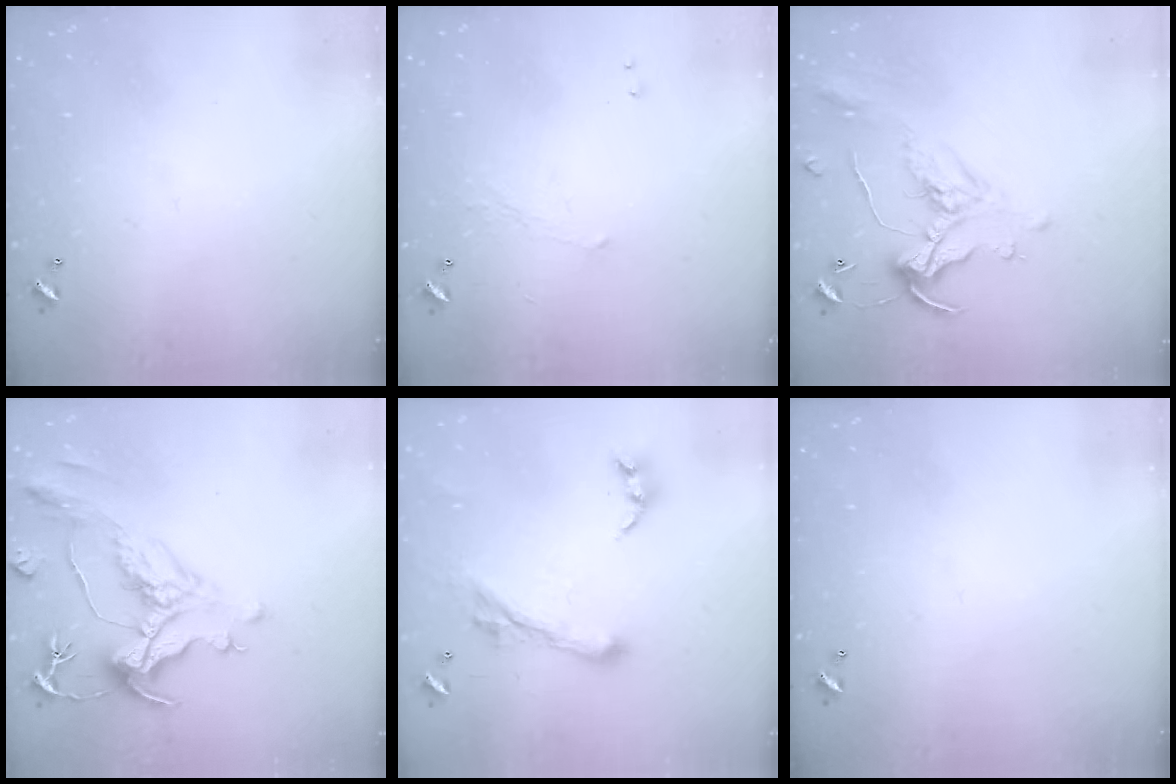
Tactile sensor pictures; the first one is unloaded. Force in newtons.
{"total": 0.6, "press": 0.2, "slide": 0.5}
{"total": 1.1, "press": 0.8, "slide": 0.9}
{"total": 1.9, "press": 0.9, "slide": 1.7}
{"total": 2.8, "press": 2.5, "slide": 1.3}
{"total": 0.0}